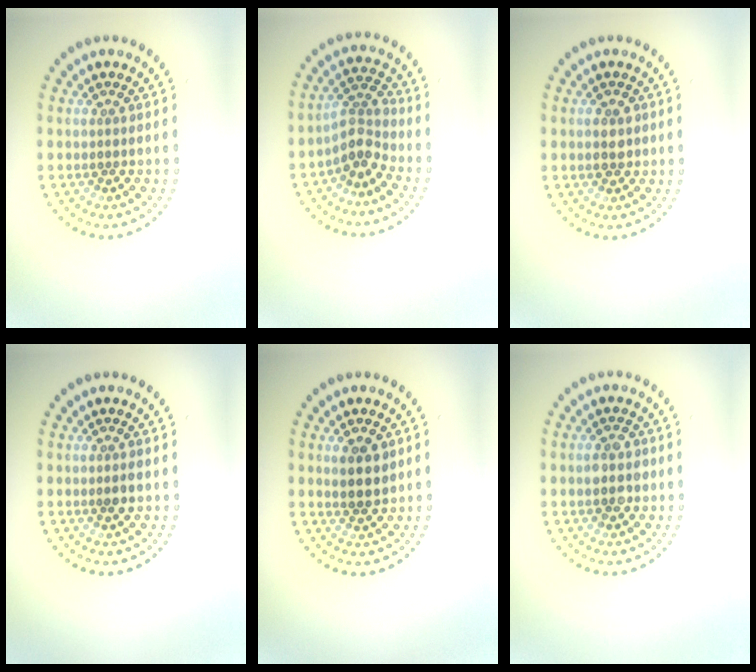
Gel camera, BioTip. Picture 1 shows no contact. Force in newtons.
{"total": 3.0, "press": 2.4, "slide": 1.9}
{"total": 1.7, "press": 1.7, "slide": 0.2}
{"total": 1.3, "press": 1.2, "slide": 0.6}
{"total": 2.5, "press": 2.4, "slide": 0.8}
{"total": 2.1, "press": 2.1, "slide": 0.2}